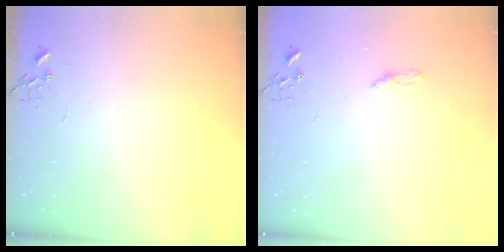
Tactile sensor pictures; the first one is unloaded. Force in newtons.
{"total": 3.7, "press": 3.6, "slide": 0.4}